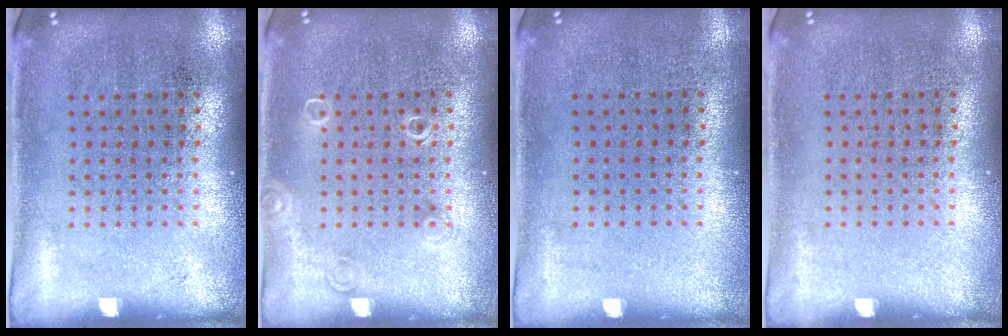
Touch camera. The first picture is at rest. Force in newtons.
{"total": 1.0, "press": 1.0, "slide": 0.2}
{"total": 0.0}
{"total": 0.0}